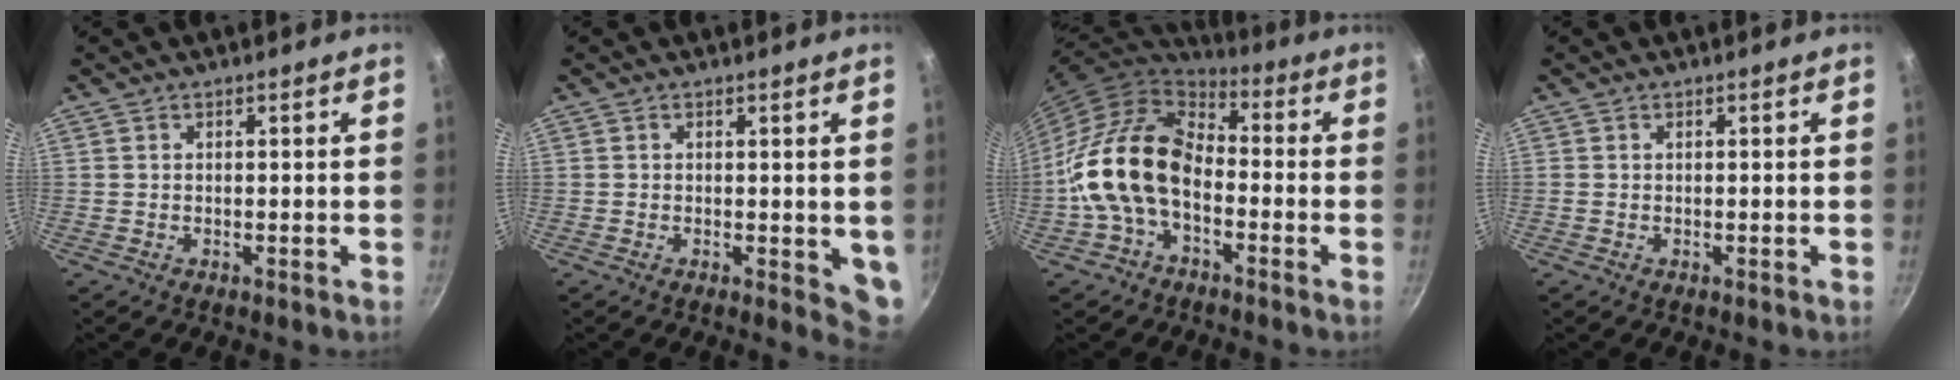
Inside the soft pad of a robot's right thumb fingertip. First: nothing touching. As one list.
[{"total": 5.6, "force": [0.2, 2.4, 5.1], "torque": [-0.055, -0.015, 0.002]}, {"total": 16.9, "force": [-4.0, 11.0, 12.2], "torque": [-0.206, 0.053, -0.095]}, {"total": 0.0}]